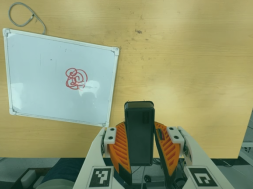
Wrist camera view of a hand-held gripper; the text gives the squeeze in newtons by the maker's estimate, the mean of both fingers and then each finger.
{"total": 8.2, "left": 7.2, "right": 9.3}